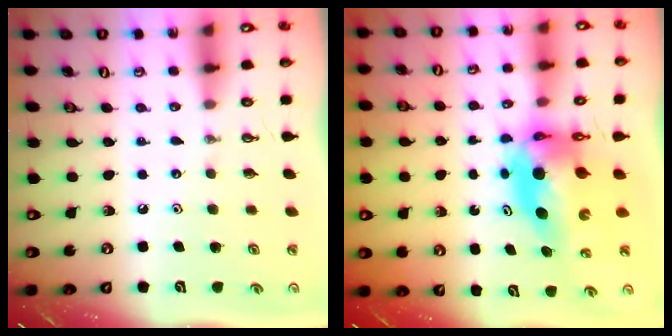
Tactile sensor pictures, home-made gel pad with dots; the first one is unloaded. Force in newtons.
{"total": 8.9, "press": 8.9, "slide": 1.0}